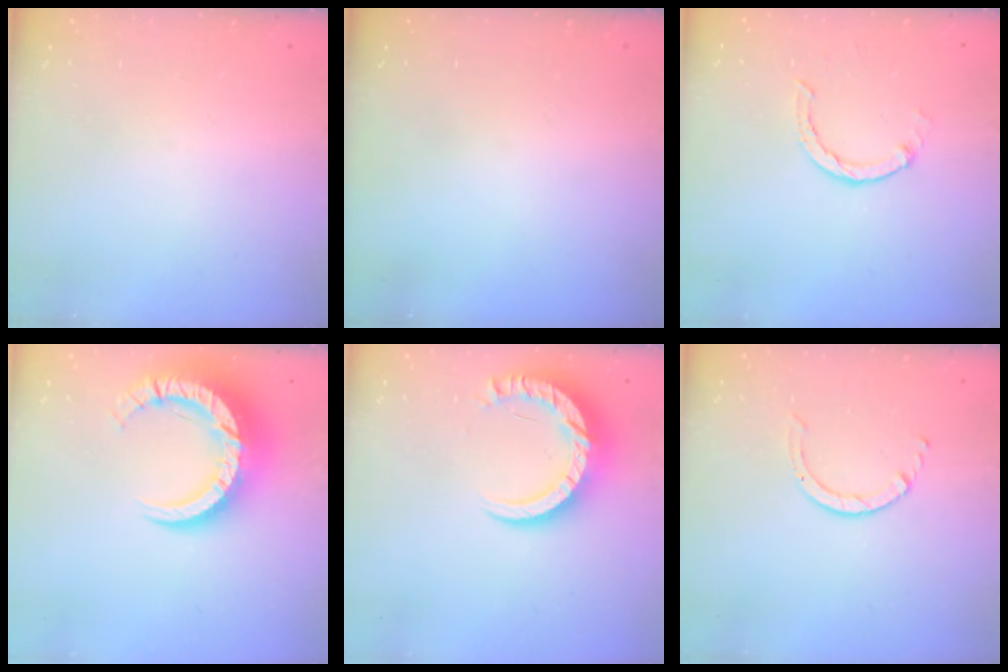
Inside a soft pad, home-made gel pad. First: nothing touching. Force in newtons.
{"total": 0.0}
{"total": 1.8, "press": 1.8, "slide": 0.2}
{"total": 15.2, "press": 15.1, "slide": 1.6}
{"total": 11.9, "press": 11.8, "slide": 0.9}
{"total": 2.5, "press": 2.4, "slide": 0.3}